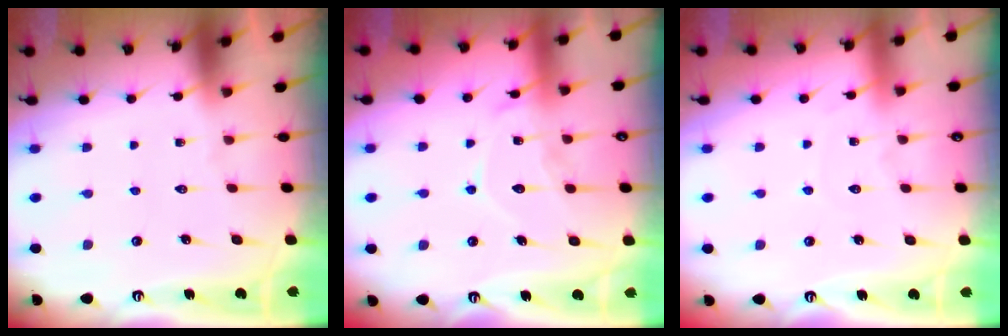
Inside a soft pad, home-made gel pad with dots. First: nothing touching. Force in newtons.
{"total": 12.8, "press": 12.8, "slide": 1.0}
{"total": 2.7, "press": 2.7, "slide": 0.3}